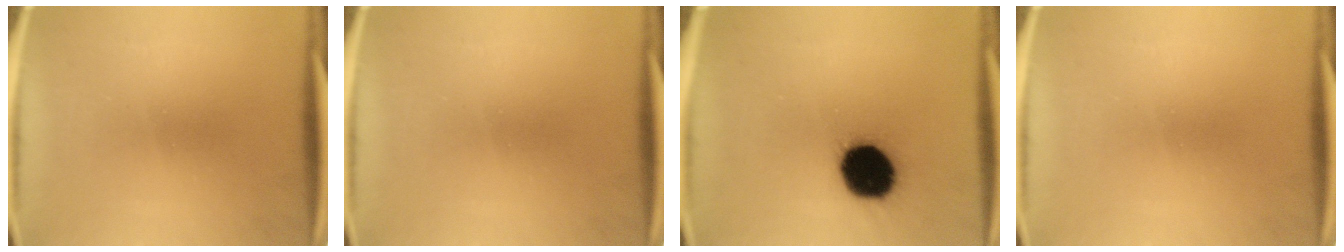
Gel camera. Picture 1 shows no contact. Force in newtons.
{"total": 0.0}
{"total": 18.1}
{"total": 0.0}